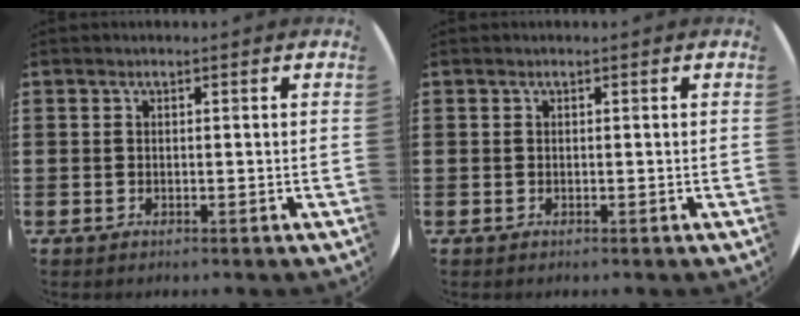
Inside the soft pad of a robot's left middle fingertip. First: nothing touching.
{"total": 0.0}